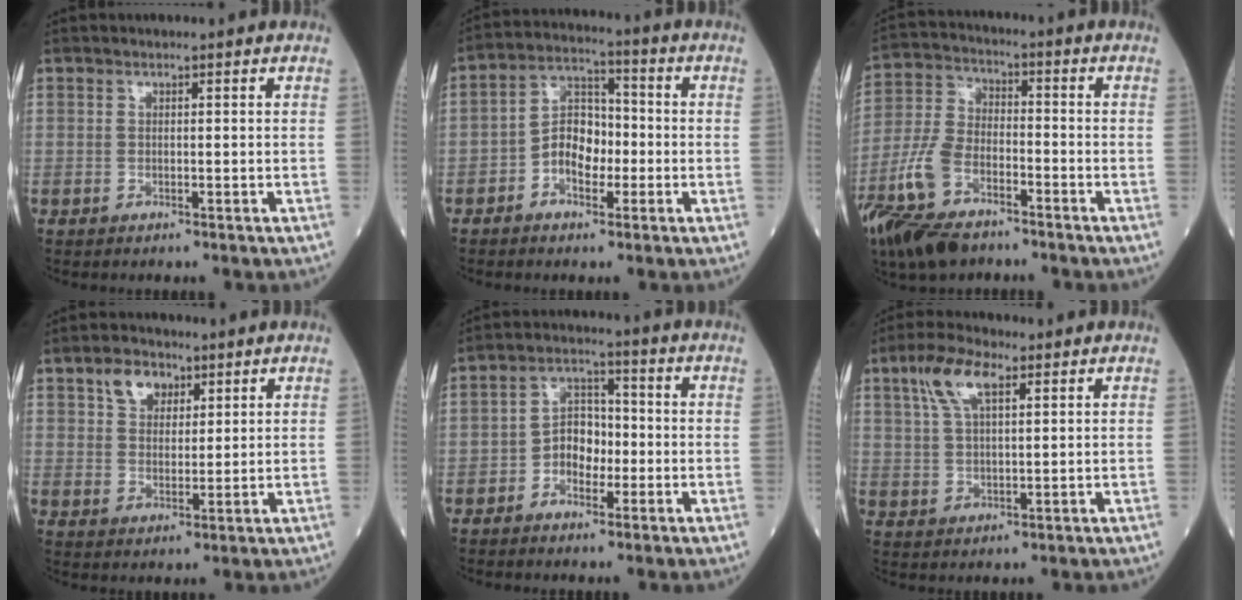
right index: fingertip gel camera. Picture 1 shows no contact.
{"total": 7.5, "force": [-2.0, 4.5, 5.6], "torque": [-0.101, 0.024, -0.042]}
{"total": 13.9, "force": [-8.5, 6.2, 9.1], "torque": [-0.204, -0.016, -0.164]}
{"total": 5.2, "force": [2.9, 3.4, 2.7], "torque": [-0.051, 0.013, 0.054]}
{"total": 6.0, "force": [-1.6, 4.0, 4.3], "torque": [-0.072, 0.022, -0.033]}
{"total": 7.3, "force": [3.8, 2.3, 5.8], "torque": [-0.125, 0.015, 0.074]}